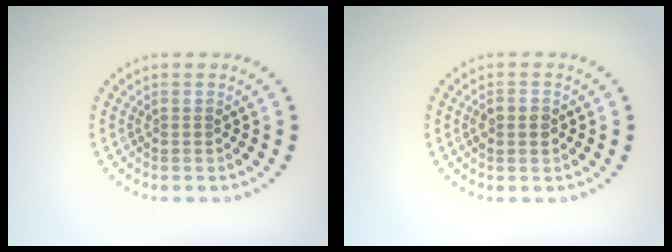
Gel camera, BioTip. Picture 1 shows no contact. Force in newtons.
{"total": 1.4, "press": 1.4, "slide": 0.1}